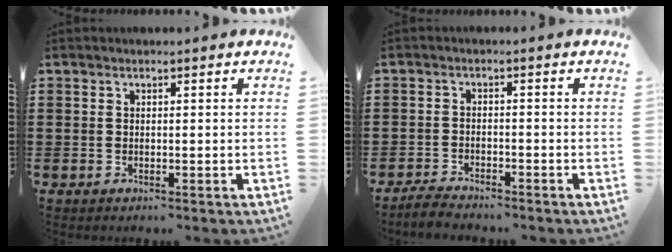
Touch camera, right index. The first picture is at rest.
{"total": 2.4, "force": [-2.4, 0.2, 0.1], "torque": [-0.007, 0.005, -0.051]}